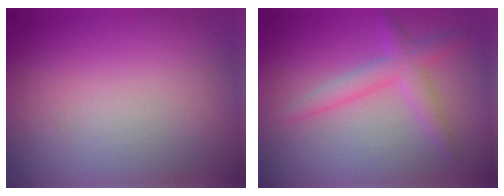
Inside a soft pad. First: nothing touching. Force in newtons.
{"total": 2.7, "press": 2.7, "slide": 0.0}